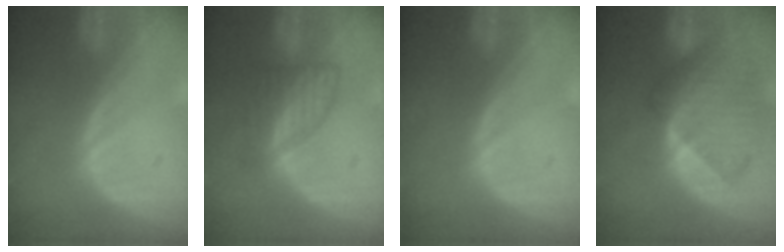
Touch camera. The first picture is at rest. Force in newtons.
{"total": 6.1, "press": 5.6, "slide": 2.4}
{"total": 0.0}
{"total": 9.4, "press": 8.3, "slide": 4.3}